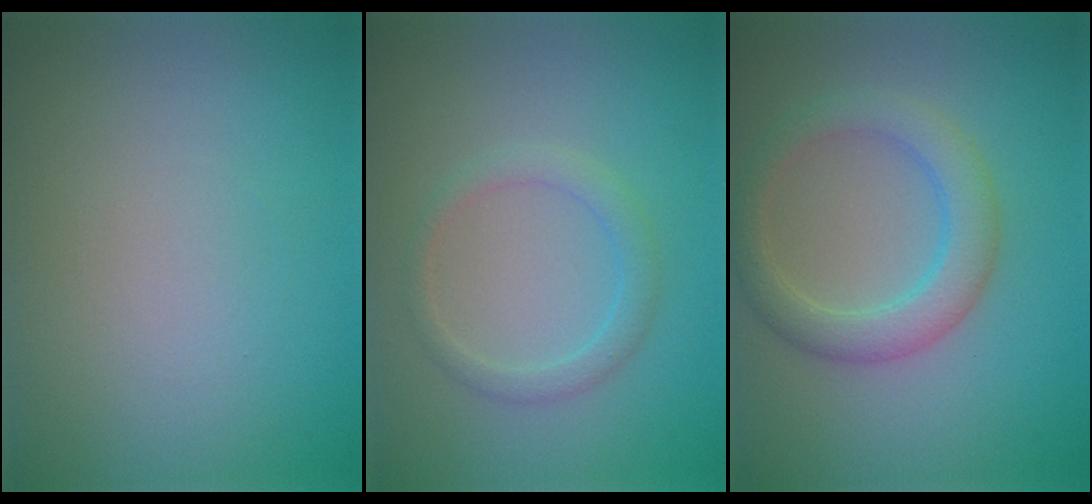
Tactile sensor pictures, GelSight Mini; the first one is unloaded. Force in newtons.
{"total": 1.8, "press": 1.8, "slide": 0.0}
{"total": 3.8, "press": 3.8, "slide": 0.2}